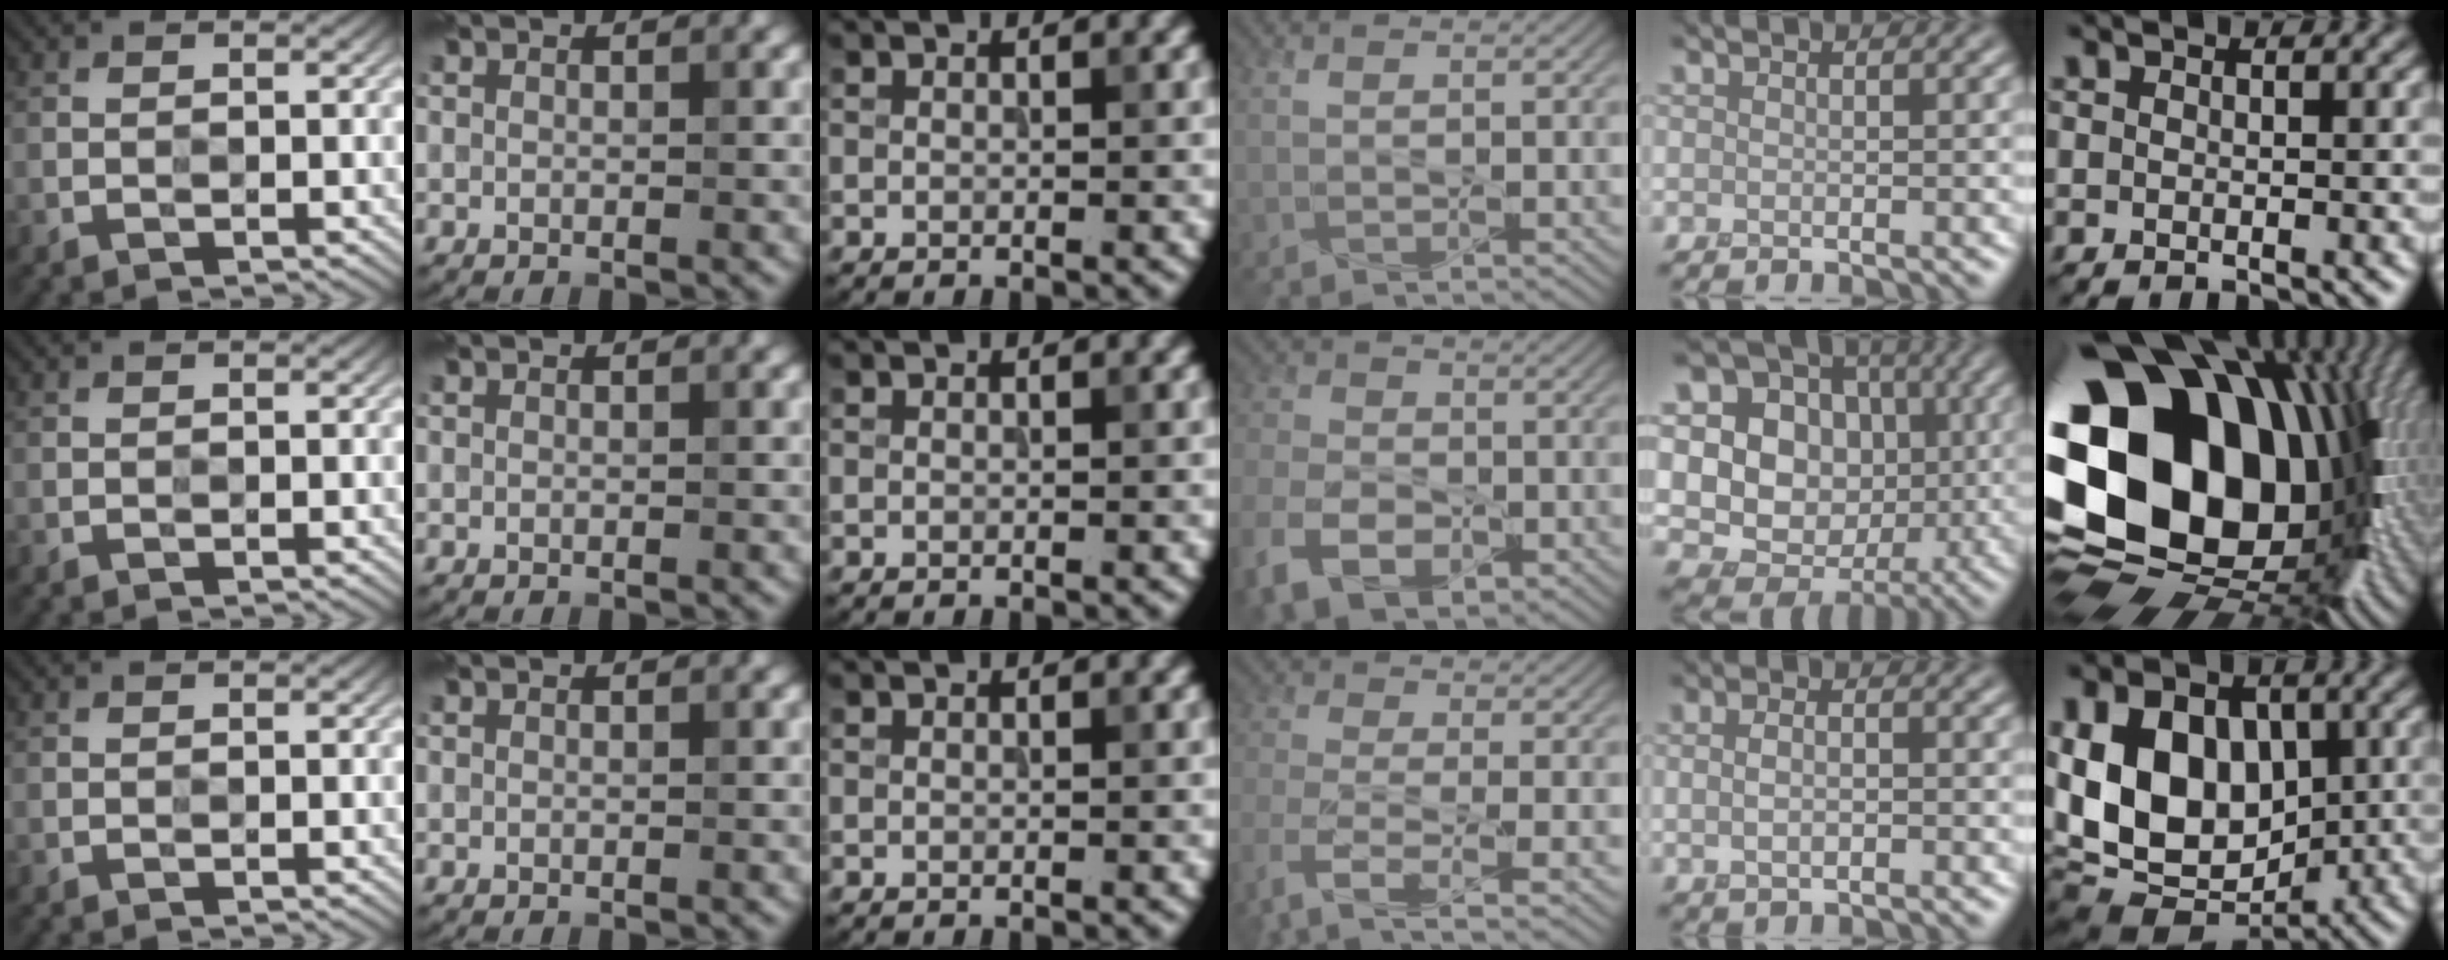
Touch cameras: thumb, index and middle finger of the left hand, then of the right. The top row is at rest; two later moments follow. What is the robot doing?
{"motion": "press", "object": "memory foam"}